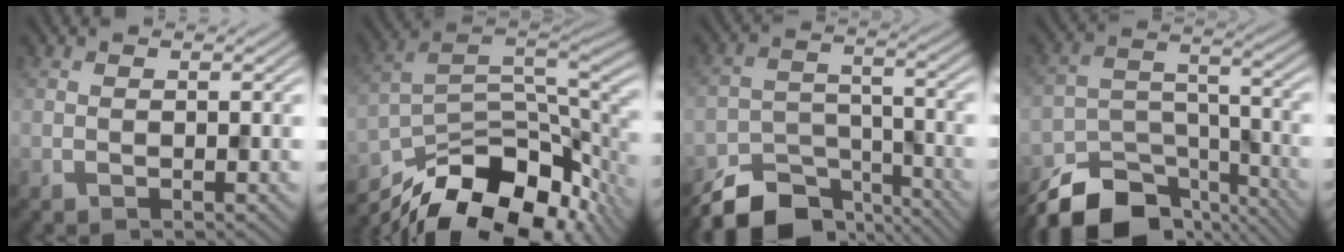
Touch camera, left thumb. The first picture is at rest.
{"total": 15.8, "force": [-11.2, 6.2, 9.3], "torque": [-0.193, -0.023, -0.176]}
{"total": 10.3, "force": [-8.4, 4.6, 4.0], "torque": [-0.069, -0.016, -0.138]}
{"total": 13.6, "force": [-10.8, 6.1, 5.6], "torque": [-0.109, -0.017, -0.174]}